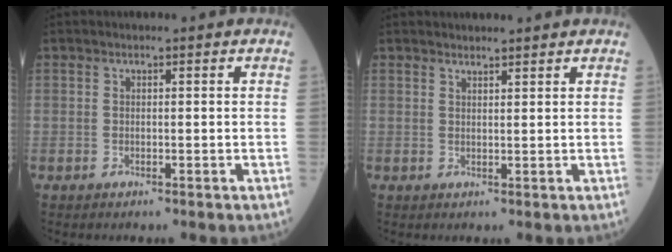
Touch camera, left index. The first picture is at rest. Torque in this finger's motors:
{"motor_torque": [-0.26, -0.09, 0.05, 0.01]}